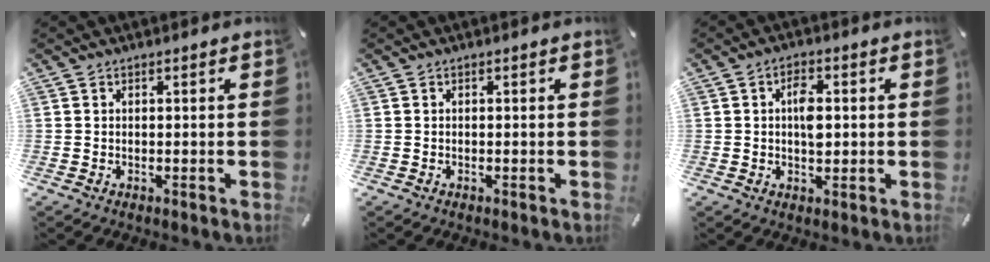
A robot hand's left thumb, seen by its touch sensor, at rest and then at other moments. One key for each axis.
{"total": 0.0}
{"total": 5.2, "fx": 0.4, "fy": 3.0, "fz": 4.3, "tx": -0.061, "ty": -0.001, "tz": 0.001}